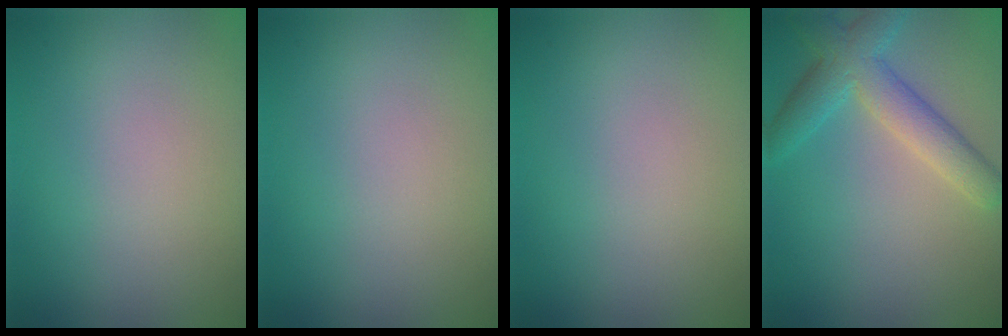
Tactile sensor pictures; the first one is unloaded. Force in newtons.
{"total": 0.0}
{"total": 0.0}
{"total": 4.7, "press": 4.7, "slide": 0.4}